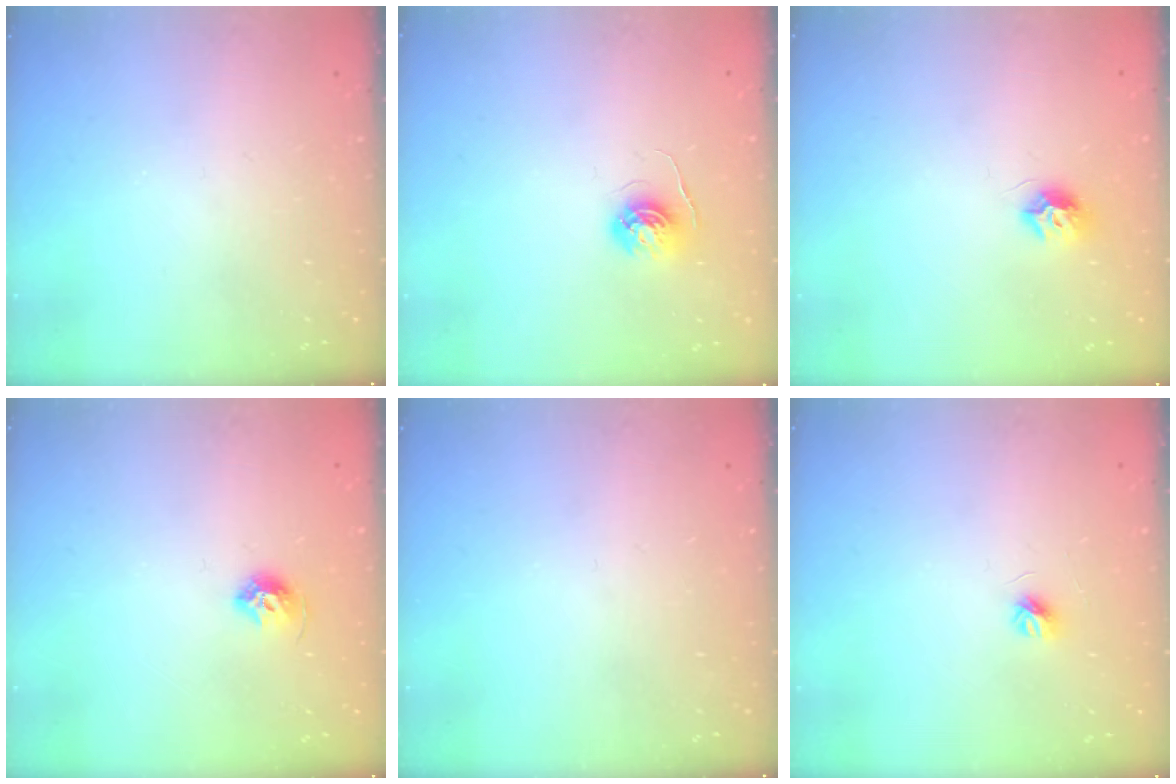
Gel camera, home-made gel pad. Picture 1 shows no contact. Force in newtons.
{"total": 4.3, "press": 4.3, "slide": 0.5}
{"total": 7.6, "press": 7.6, "slide": 0.4}
{"total": 7.3, "press": 7.3, "slide": 0.8}
{"total": 0.0}
{"total": 4.1, "press": 4.0, "slide": 0.4}